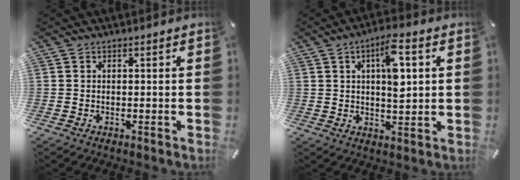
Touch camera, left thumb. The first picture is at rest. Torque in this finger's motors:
{"motor_torque": [0.30, -0.12, 0.48, 0.32, 0.12]}